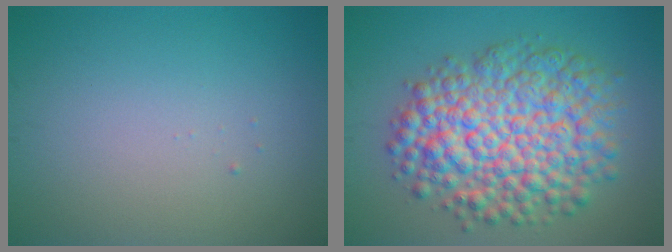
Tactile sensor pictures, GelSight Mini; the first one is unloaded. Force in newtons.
{"total": 10.2, "press": 10.2, "slide": 0.3}